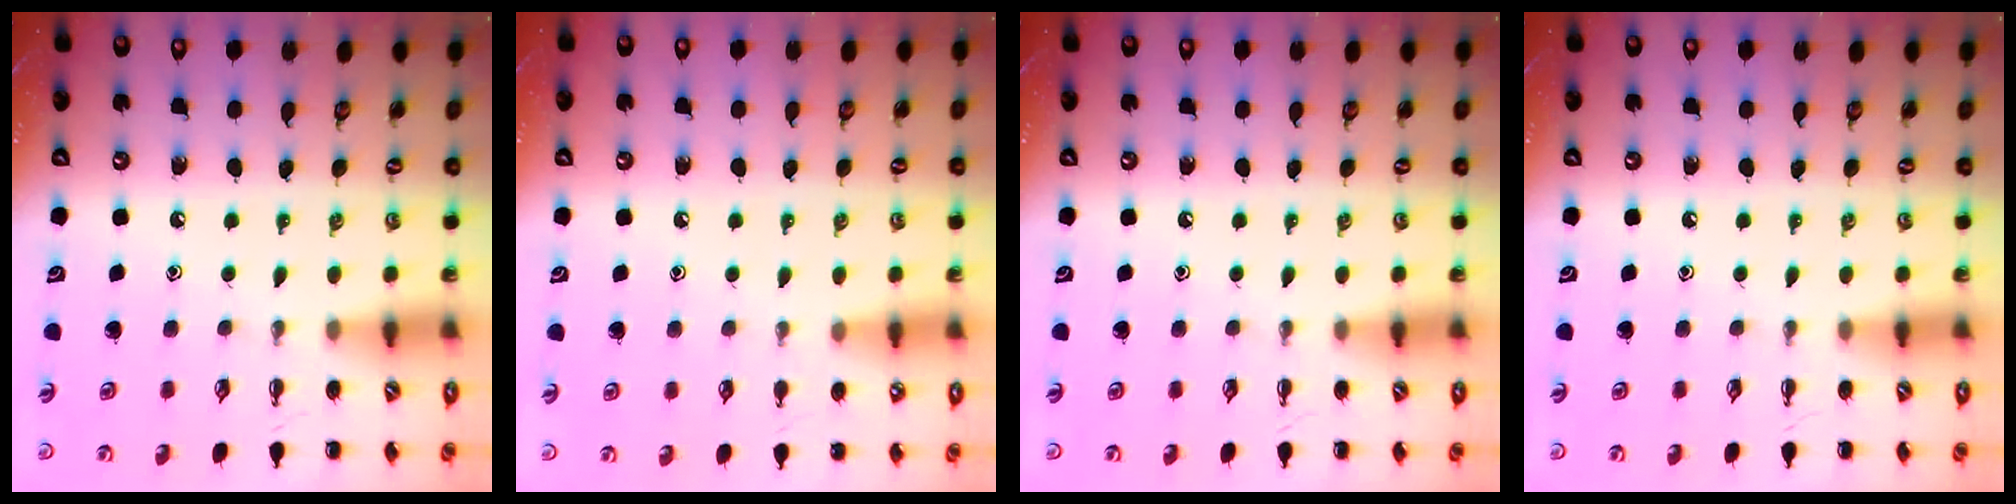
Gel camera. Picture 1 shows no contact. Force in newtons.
{"total": 3.3, "press": 3.1, "slide": 1.2}
{"total": 0.0}
{"total": 0.0}